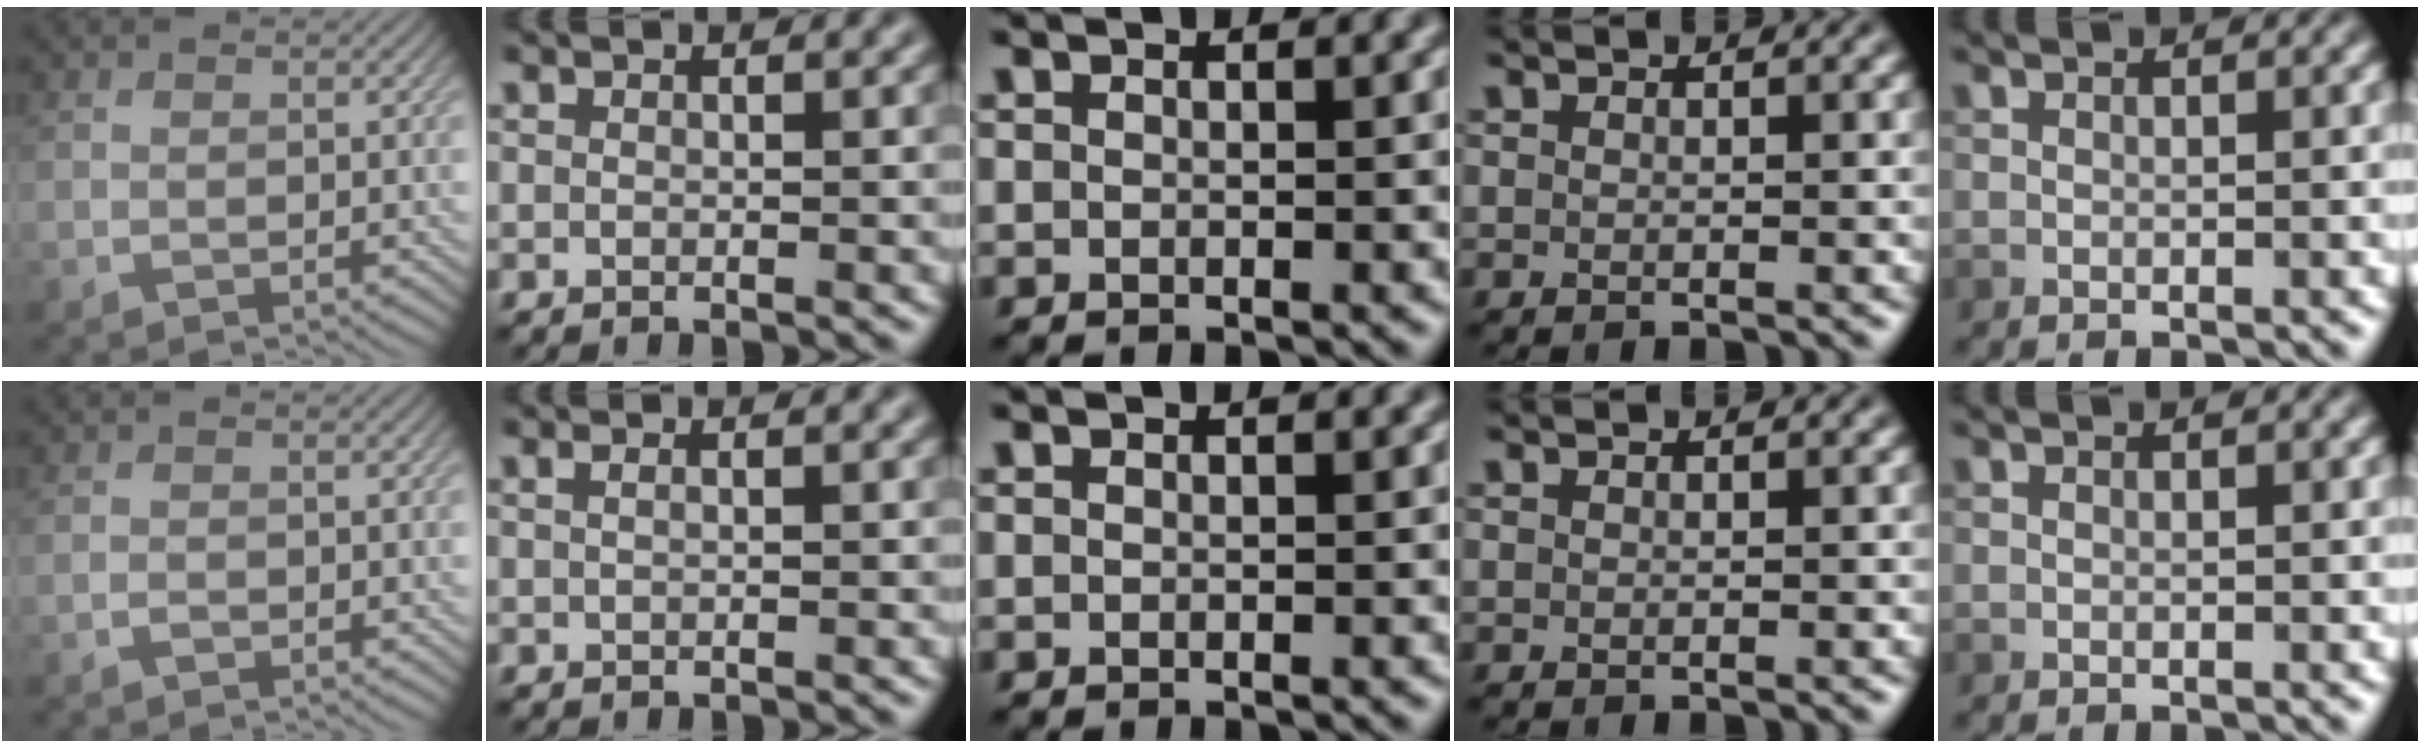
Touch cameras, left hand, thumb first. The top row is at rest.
{"thumb": {"total": 0.9, "force": [-0.6, 0.4, 0.5], "torque": [-0.012, -0.002, -0.012]}, "index": {"total": 0.7, "force": [0.3, 0.2, 0.5], "torque": [-0.013, 0.001, 0.004]}}